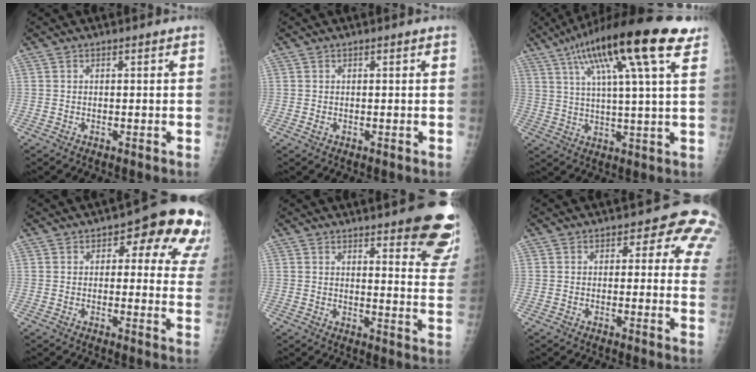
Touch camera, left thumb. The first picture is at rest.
{"total": 0.7, "force": [0.0, 0.4, 0.5], "torque": [-0.006, 0.002, 0.002]}
{"total": 21.0, "force": [11.4, 3.4, 17.3], "torque": [-0.281, -0.004, 0.177]}
{"total": 14.1, "force": [6.5, 7.1, 10.4], "torque": [-0.062, -0.016, 0.058]}
{"total": 15.8, "force": [11.0, 3.9, 10.7], "torque": [-0.096, -0.067, 0.119]}
{"total": 8.5, "force": [3.7, 4.7, 6.0], "torque": [-0.019, -0.011, 0.020]}